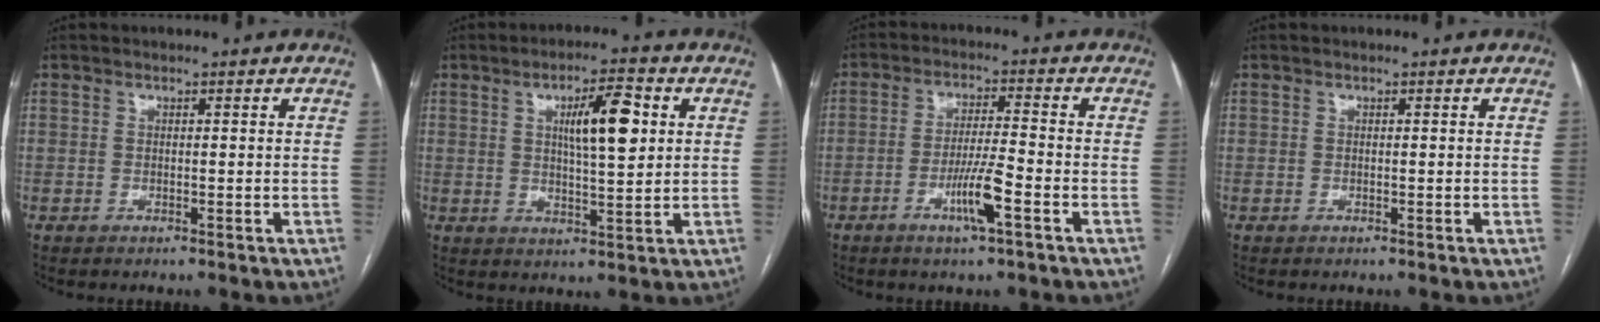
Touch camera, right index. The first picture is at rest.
{"total": 8.5, "force": [2.3, 1.7, 8.0], "torque": [-0.131, 0.010, 0.041]}
{"total": 6.7, "force": [-2.9, 0.1, 6.0], "torque": [-0.114, -0.006, -0.054]}
{"total": 0.0}